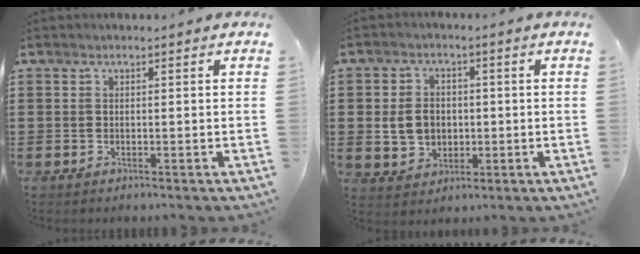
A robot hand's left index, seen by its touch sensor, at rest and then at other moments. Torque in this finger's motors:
{"motor_torque": [0.52, 0.27, 0.49, 0.09]}